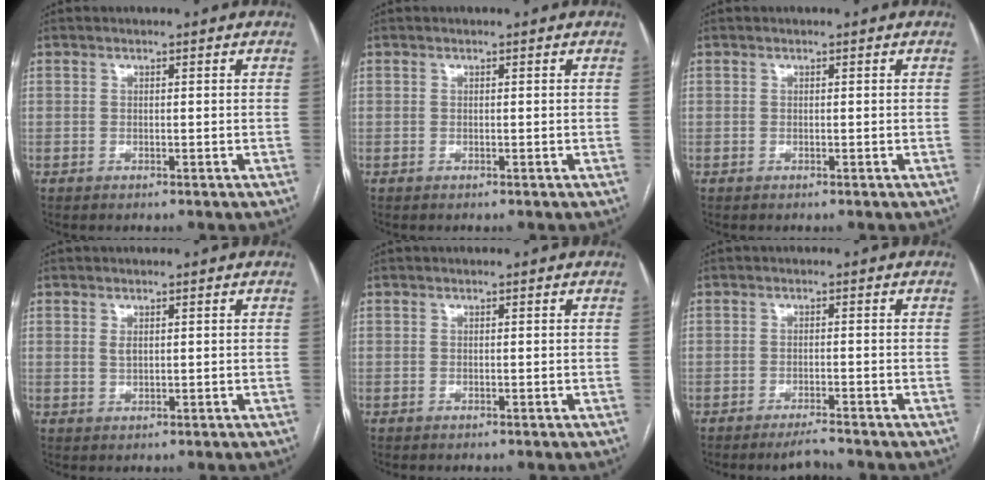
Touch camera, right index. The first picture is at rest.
{"total": 0.0}
{"total": 0.0}
{"total": 1.2, "force": [0.5, 0.6, 0.9], "torque": [-0.016, -0.004, 0.011]}
{"total": 0.0}
{"total": 2.5, "force": [-2.3, -0.1, 1.0], "torque": [-0.018, -0.009, -0.039]}